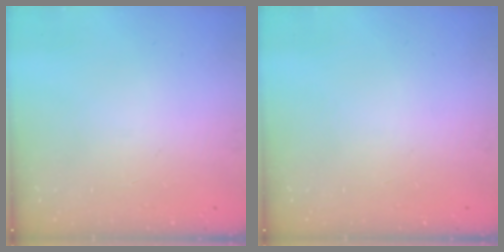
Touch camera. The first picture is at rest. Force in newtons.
{"total": 0.0}